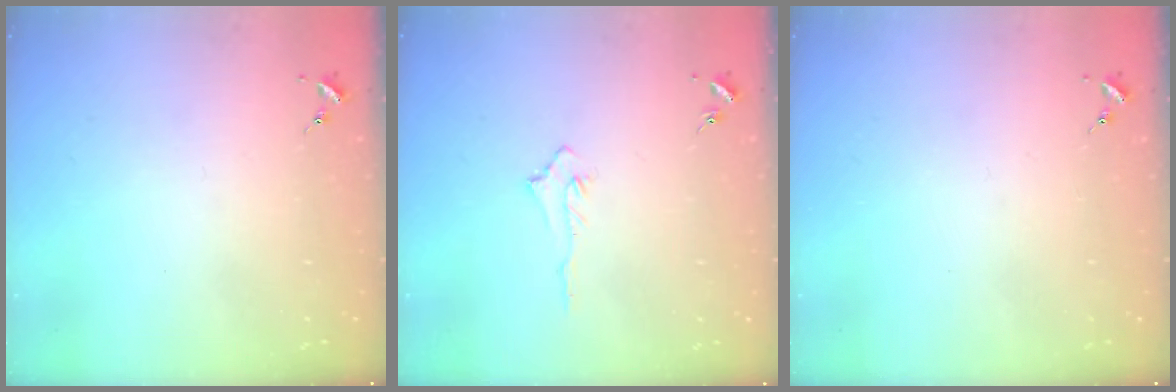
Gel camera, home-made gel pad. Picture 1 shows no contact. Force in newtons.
{"total": 3.4, "press": 3.4, "slide": 0.4}
{"total": 0.0}